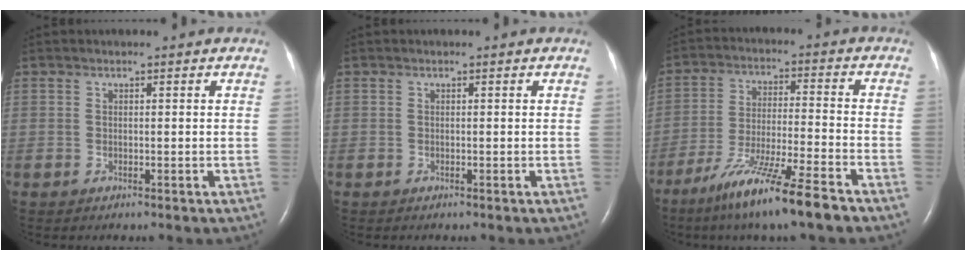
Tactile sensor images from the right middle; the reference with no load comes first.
{"total": 0.0}
{"total": 12.9, "force": [-9.2, -0.3, 9.0], "torque": [-0.170, -0.040, -0.164]}